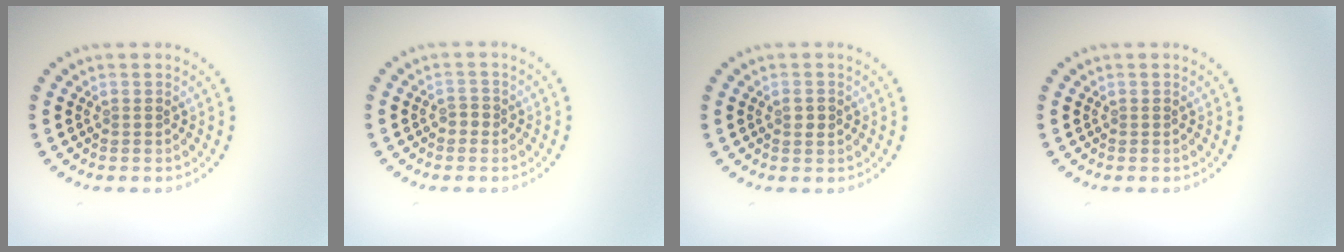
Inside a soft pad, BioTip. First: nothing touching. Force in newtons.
{"total": 1.0, "press": 0.9, "slide": 0.4}
{"total": 1.0, "press": 1.0, "slide": 0.2}
{"total": 0.0}